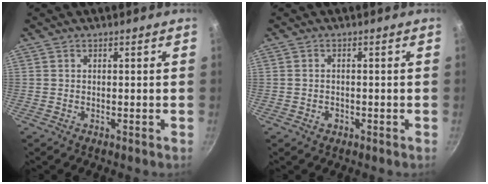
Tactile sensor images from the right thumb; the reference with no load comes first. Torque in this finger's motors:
{"motor_torque": [-0.30, -0.04, -0.26, 0.16, -0.02]}